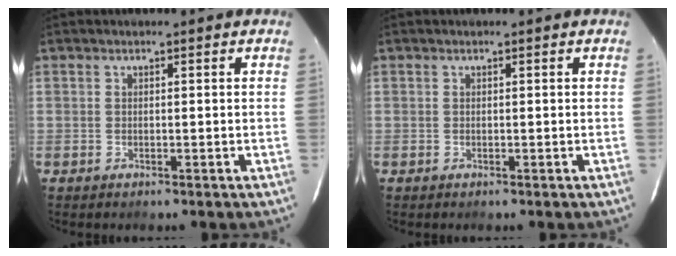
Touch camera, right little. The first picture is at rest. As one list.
[{"total": 0.0}]